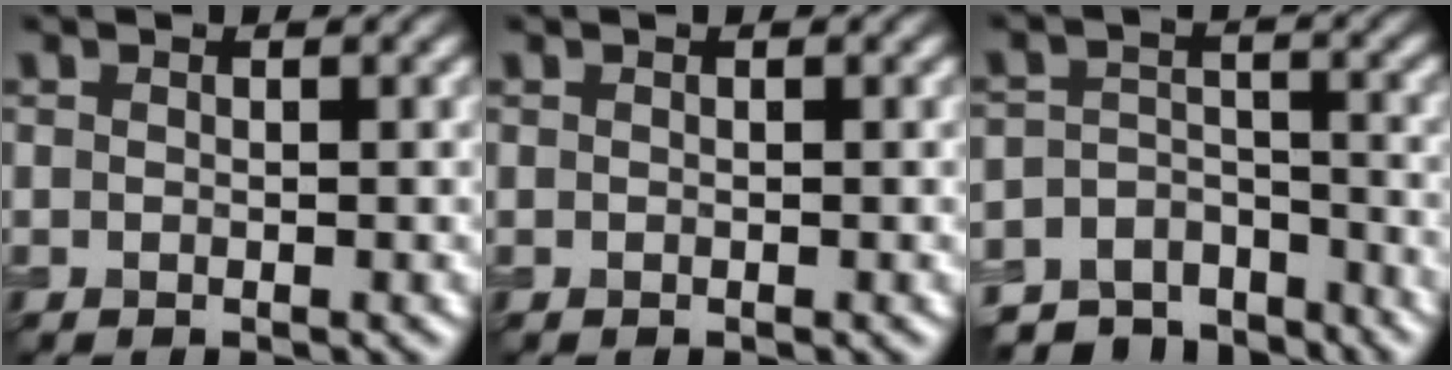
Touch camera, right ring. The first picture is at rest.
{"total": 0.0}
{"total": 7.3, "force": [-6.2, 3.6, 1.5], "torque": [-0.023, -0.007, -0.102]}